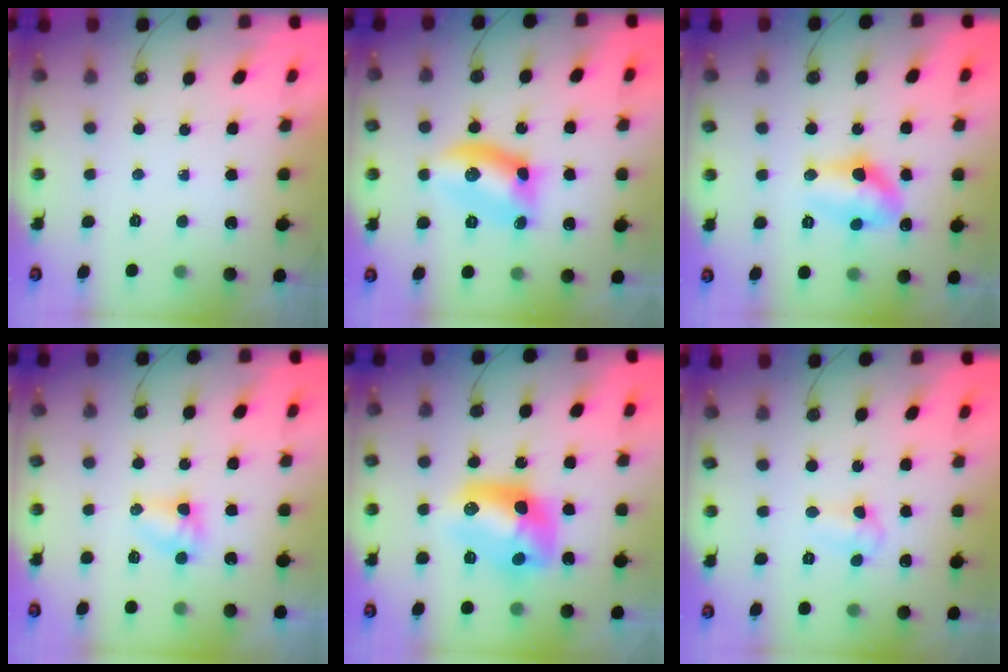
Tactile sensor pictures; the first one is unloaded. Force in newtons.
{"total": 10.3, "press": 10.3, "slide": 0.2}
{"total": 11.8, "press": 11.7, "slide": 1.1}
{"total": 4.5, "press": 4.1, "slide": 2.0}
{"total": 12.8, "press": 12.8, "slide": 1.1}
{"total": 5.3, "press": 5.2, "slide": 0.6}